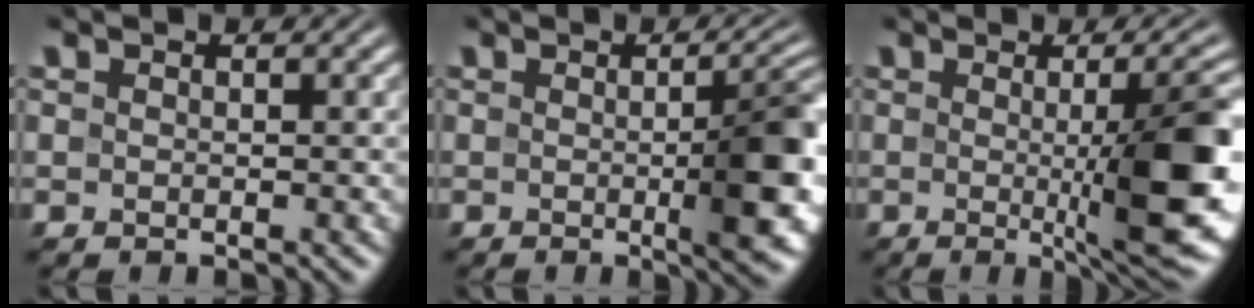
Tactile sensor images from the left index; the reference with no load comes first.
{"total": 6.7, "force": [-0.6, 1.5, 6.5], "torque": [-0.077, -0.006, -0.005]}
{"total": 10.9, "force": [-0.7, 2.3, 10.6], "torque": [-0.123, -0.013, -0.006]}